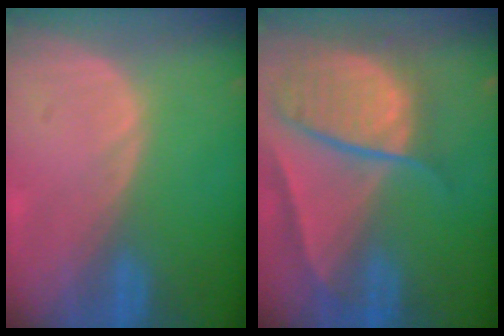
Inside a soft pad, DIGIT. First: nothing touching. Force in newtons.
{"total": 10.4, "press": 8.8, "slide": 5.6}